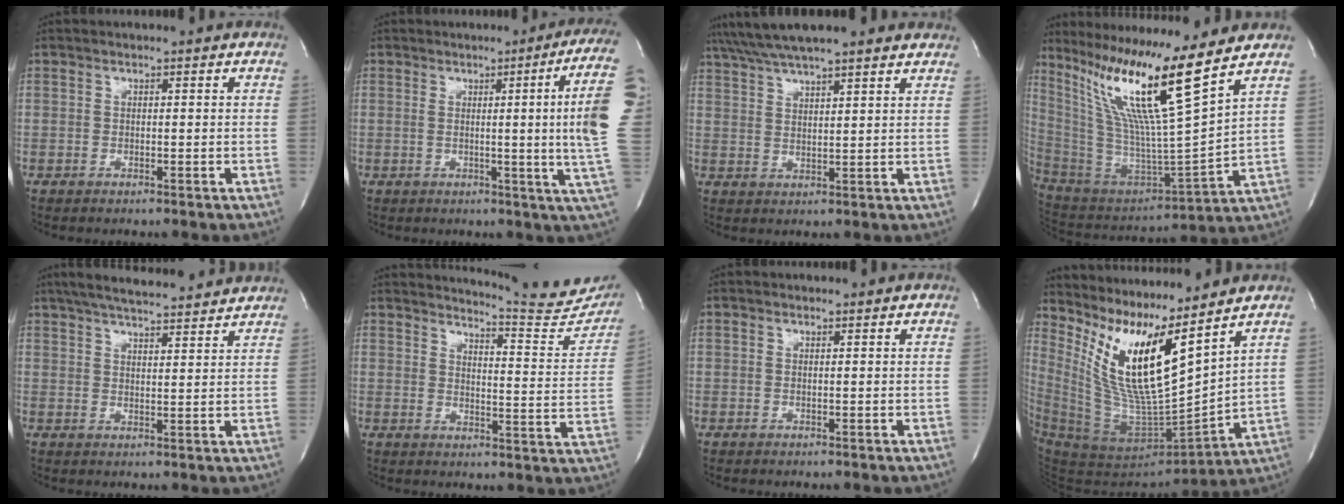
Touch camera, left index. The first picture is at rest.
{"total": 12.5, "force": [1.9, -2.8, 12.0], "torque": [-0.130, -0.013, 0.013]}
{"total": 15.6, "force": [13.5, 1.8, 7.6], "torque": [-0.134, 0.046, 0.196]}
{"total": 18.9, "force": [12.4, -2.3, 14.1], "torque": [-0.265, -0.031, 0.227]}
{"total": 15.3, "force": [13.7, 1.9, 6.7], "torque": [-0.114, 0.032, 0.194]}
{"total": 14.9, "force": [14.6, 0.6, 2.9], "torque": [-0.037, -0.086, 0.163]}
{"total": 0.0}
{"total": 16.4, "force": [10.3, 1.3, 12.8], "torque": [-0.259, -0.027, 0.199]}